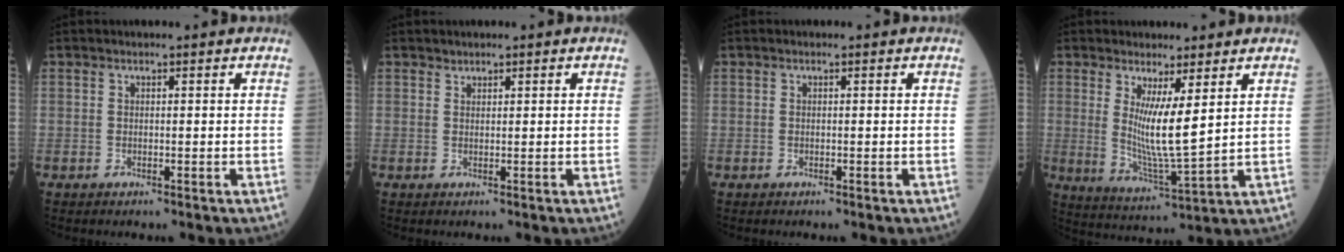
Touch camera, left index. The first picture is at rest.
{"total": 0.6, "force": [0.6, 0.2, -0.1], "torque": [-0.001, 0.001, 0.010]}
{"total": 0.0}
{"total": 7.7, "force": [2.3, 0.3, 7.3], "torque": [-0.145, -0.028, 0.047]}